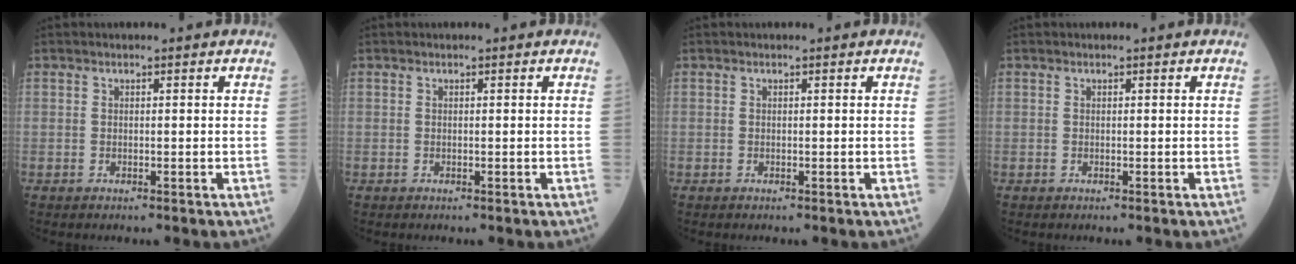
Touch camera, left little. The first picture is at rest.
{"total": 0.0}
{"total": 0.0}
{"total": 0.0}